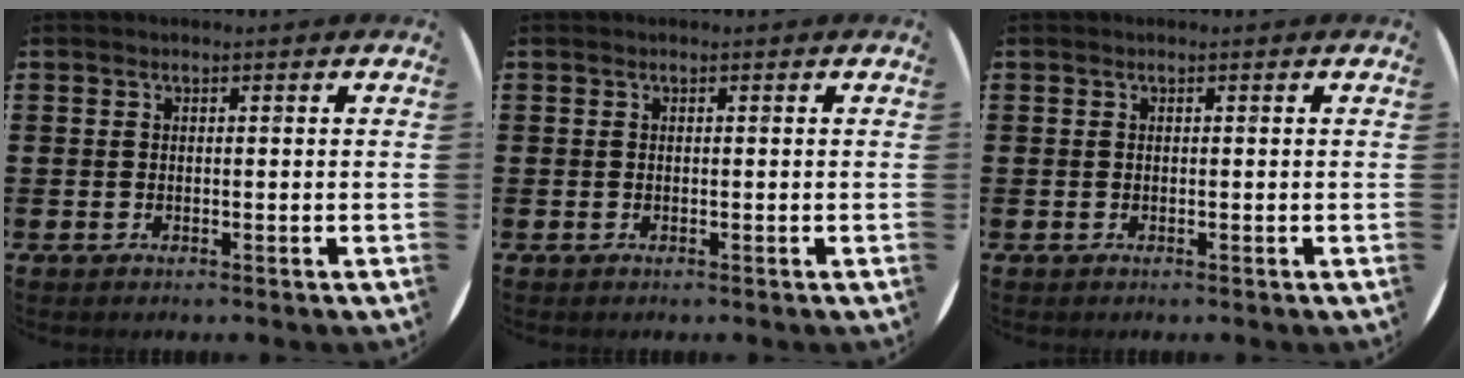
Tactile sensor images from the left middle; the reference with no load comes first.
{"total": 0.0}
{"total": 0.0}